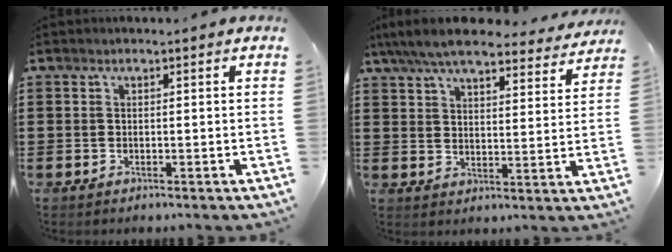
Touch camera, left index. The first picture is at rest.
{"total": 7.7, "force": [7.0, 1.0, 3.1], "torque": [-0.086, -0.028, 0.125]}